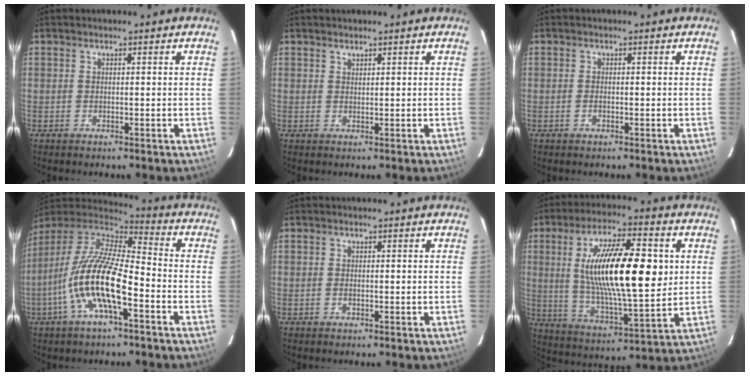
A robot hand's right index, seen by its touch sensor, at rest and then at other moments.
{"total": 0.8, "force": [0.7, 0.2, 0.1], "torque": [-0.002, 0.001, 0.014]}
{"total": 0.9, "force": [-0.4, 0.5, 0.6], "torque": [-0.014, 0.000, -0.007]}
{"total": 16.6, "force": [-6.2, 4.6, 14.7], "torque": [-0.284, -0.016, -0.122]}
{"total": 0.7, "force": [-0.2, 0.4, 0.5], "torque": [-0.011, 0.000, -0.005]}
{"total": 20.9, "force": [3.5, 5.9, 19.8], "torque": [-0.351, 0.005, 0.068]}